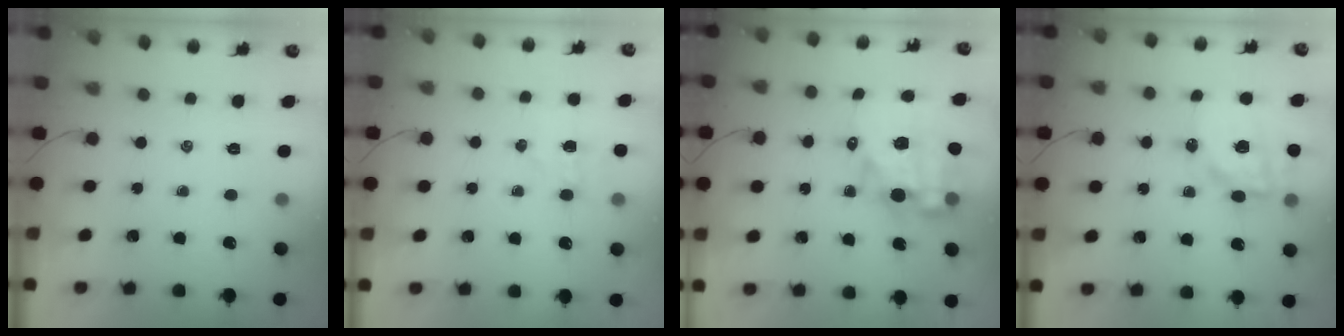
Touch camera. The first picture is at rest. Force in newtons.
{"total": 4.0, "press": 3.8, "slide": 1.1}
{"total": 14.0, "press": 13.6, "slide": 3.5}
{"total": 14.3, "press": 13.8, "slide": 3.5}